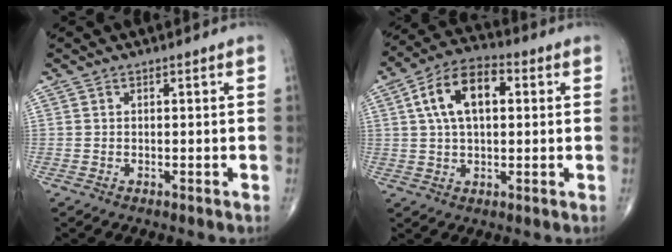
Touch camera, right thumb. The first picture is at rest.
{"total": 12.1, "force": [2.8, 6.6, 9.8], "torque": [-0.170, 0.022, 0.042]}